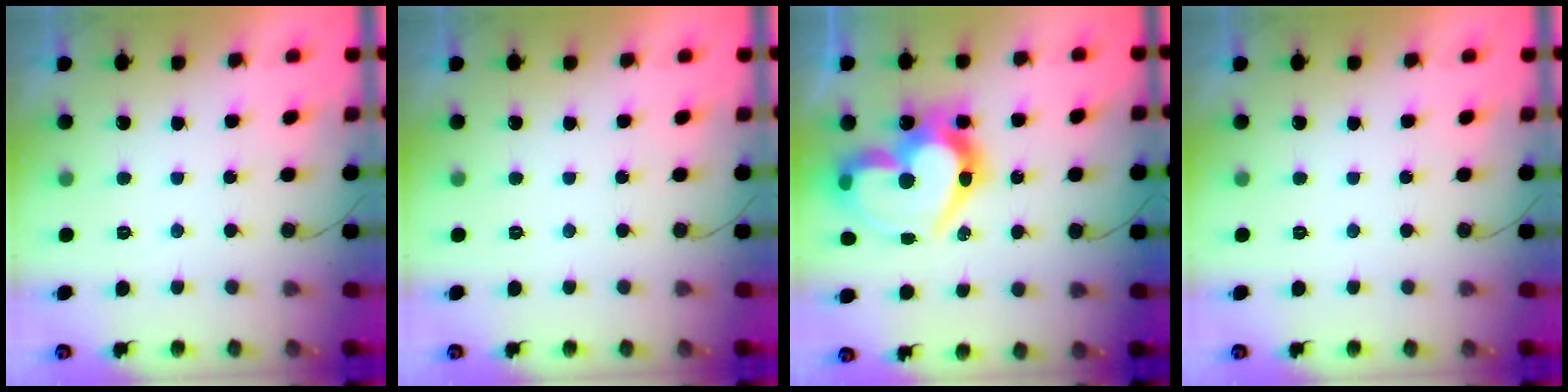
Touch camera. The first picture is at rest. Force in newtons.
{"total": 0.0}
{"total": 23.6, "press": 23.5, "slide": 2.1}
{"total": 0.0}